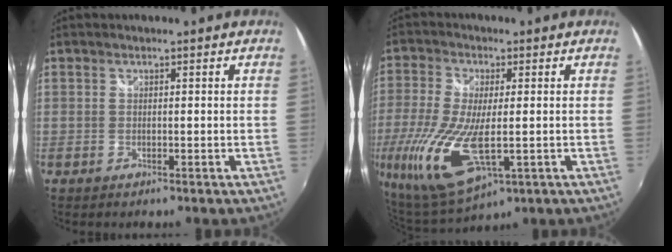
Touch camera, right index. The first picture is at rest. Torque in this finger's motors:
{"motor_torque": [2.14, 0.00, 1.05, 0.21]}